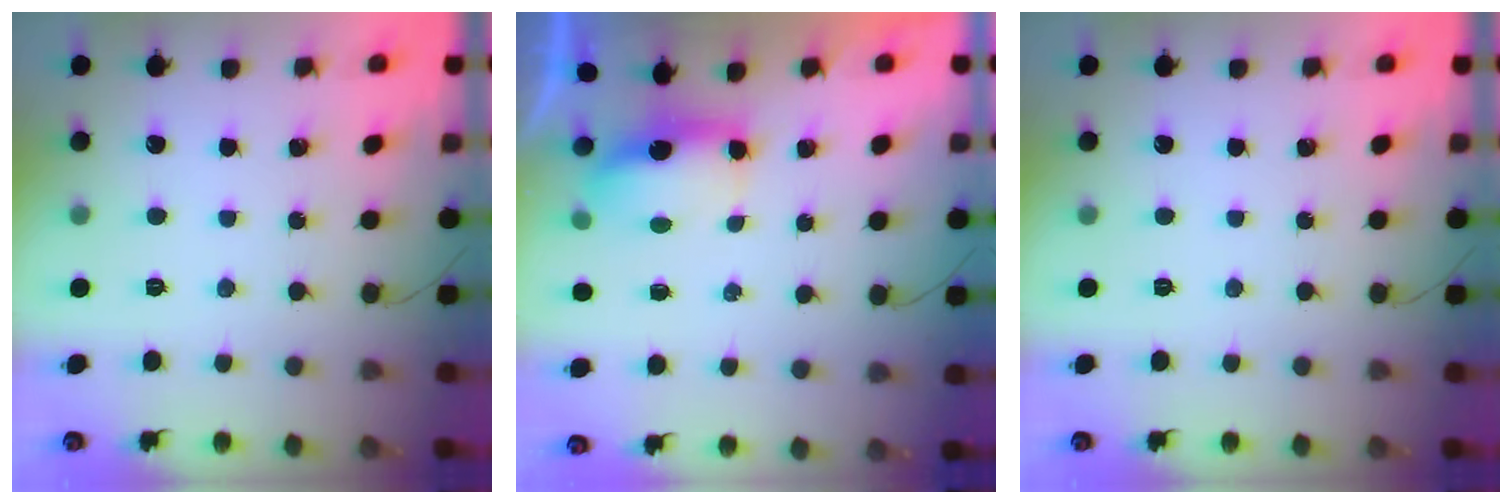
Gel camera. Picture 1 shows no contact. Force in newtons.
{"total": 5.4, "press": 5.4, "slide": 0.1}
{"total": 0.0}